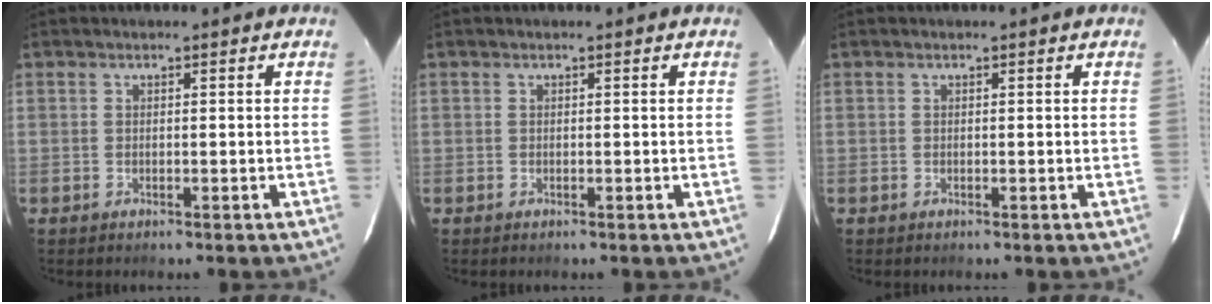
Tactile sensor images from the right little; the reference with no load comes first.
{"total": 0.0}
{"total": 0.0}